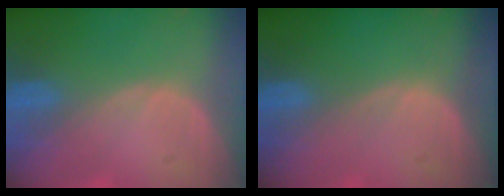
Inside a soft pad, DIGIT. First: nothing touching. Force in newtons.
{"total": 0.0}